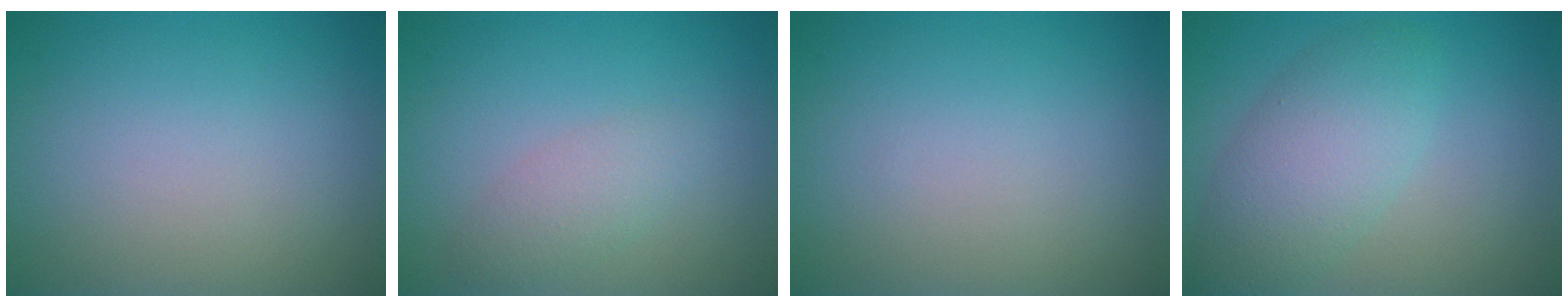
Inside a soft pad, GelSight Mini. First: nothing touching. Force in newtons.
{"total": 2.2, "press": 2.2, "slide": 0.1}
{"total": 0.0}
{"total": 5.2, "press": 5.2, "slide": 0.2}